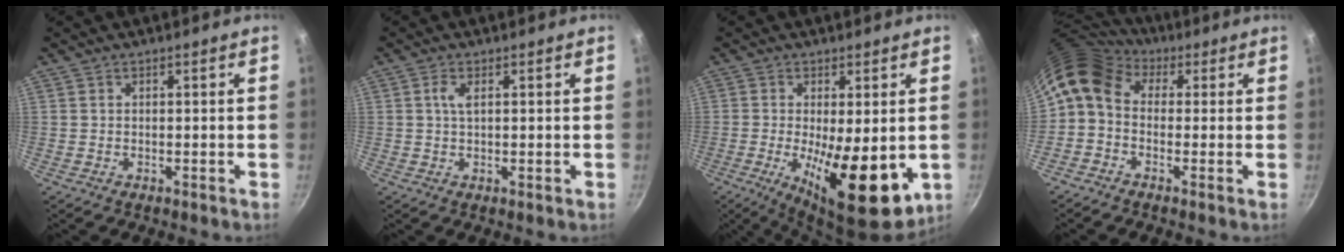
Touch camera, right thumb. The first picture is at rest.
{"total": 2.3, "force": [0.7, 0.8, 2.1], "torque": [-0.045, 0.002, 0.012]}
{"total": 15.0, "force": [-2.3, 5.2, 13.8], "torque": [-0.203, -0.013, -0.024]}
{"total": 9.1, "force": [1.5, 6.9, 5.8], "torque": [-0.104, 0.025, 0.004]}